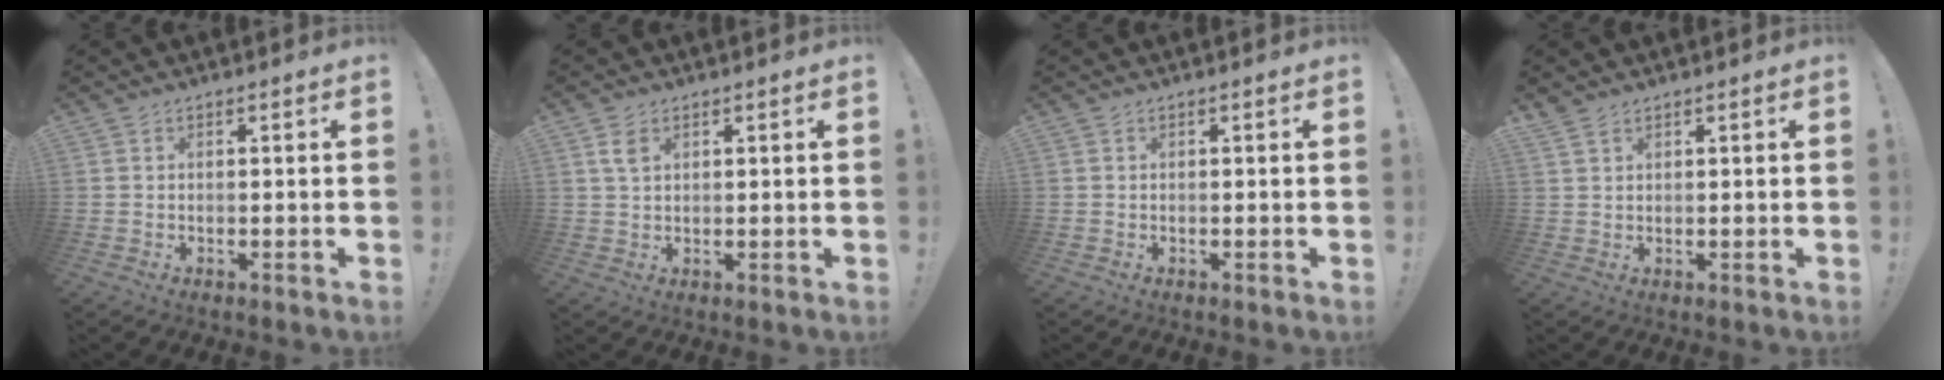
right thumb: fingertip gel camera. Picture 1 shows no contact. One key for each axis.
{"total": 3.4, "fx": 1.6, "fy": 1.9, "fz": 2.3, "tx": -0.038, "ty": -0.002, "tz": 0.028}
{"total": 0.0}
{"total": 2.3, "fx": 2.0, "fy": 0.6, "fz": 0.9, "tx": -0.012, "ty": -0.015, "tz": 0.038}